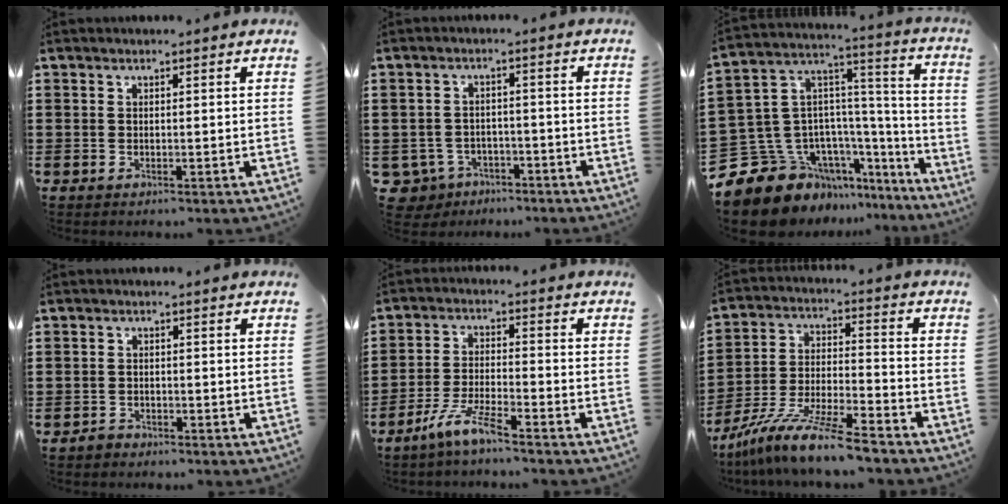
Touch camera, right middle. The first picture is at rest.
{"total": 3.5, "force": [-3.0, 1.8, 0.4], "torque": [-0.039, -0.004, -0.069]}
{"total": 14.6, "force": [-10.6, 8.9, 4.8], "torque": [-0.139, 0.009, -0.187]}
{"total": 1.5, "force": [-1.2, 0.8, 0.0], "torque": [-0.004, 0.000, -0.026]}
{"total": 5.9, "force": [-4.8, 0.5, 3.5], "torque": [-0.084, -0.013, -0.093]}
{"total": 10.9, "force": [-9.7, 0.1, 4.9], "torque": [-0.097, 0.009, -0.192]}